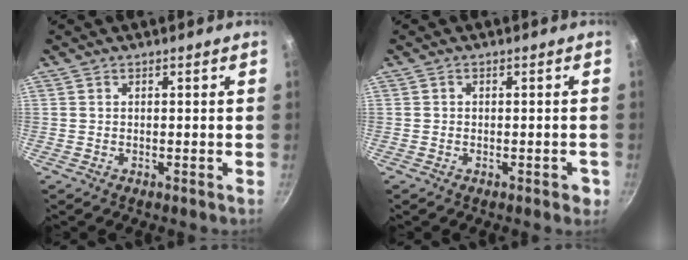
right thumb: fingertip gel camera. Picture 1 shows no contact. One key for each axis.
{"total": 2.2, "fx": -1.0, "fy": 1.2, "fz": 1.6, "tx": -0.009, "ty": 0.011, "tz": -0.009}